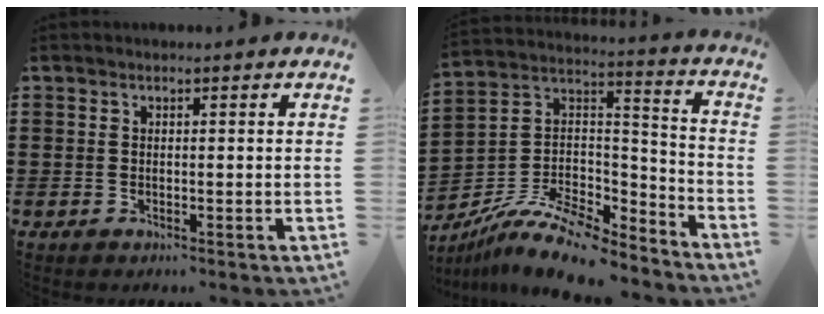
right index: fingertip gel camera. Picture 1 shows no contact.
{"total": 11.5, "force": [-8.9, 4.0, 6.0], "torque": [-0.121, 0.022, -0.171]}